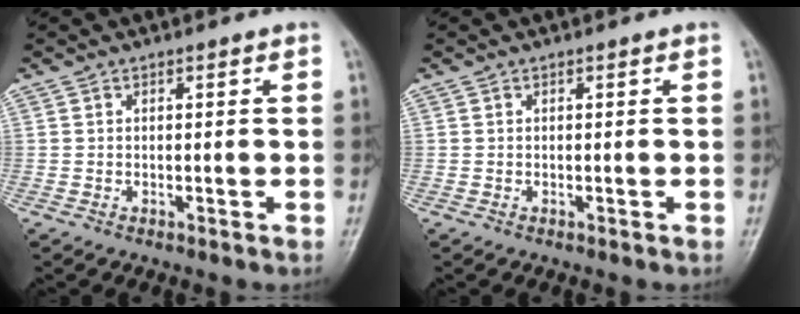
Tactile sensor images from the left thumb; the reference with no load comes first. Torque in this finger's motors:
{"motor_torque": [0.01, 0.01, -0.15, 0.02, 0.00]}